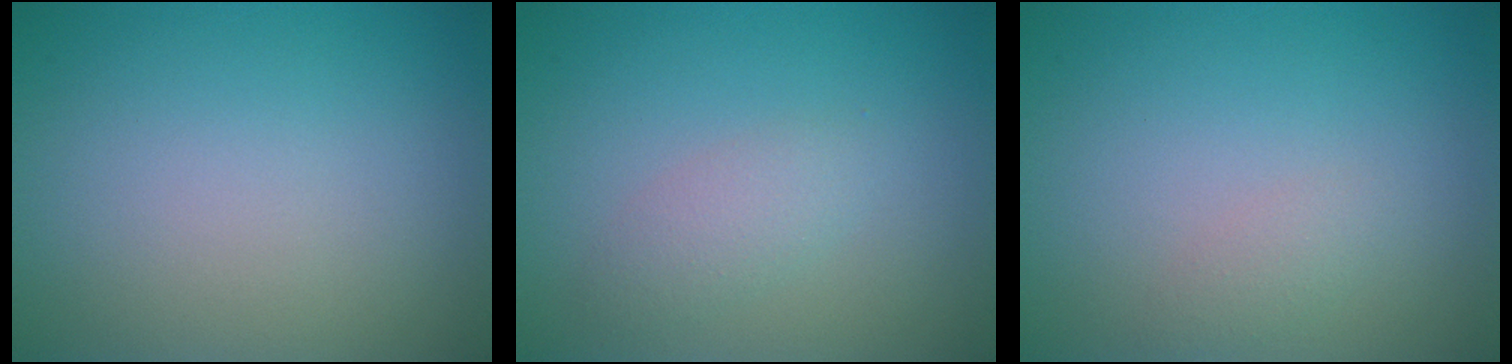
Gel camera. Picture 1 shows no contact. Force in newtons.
{"total": 1.9, "press": 1.9, "slide": 0.0}
{"total": 1.1, "press": 1.1, "slide": 0.0}